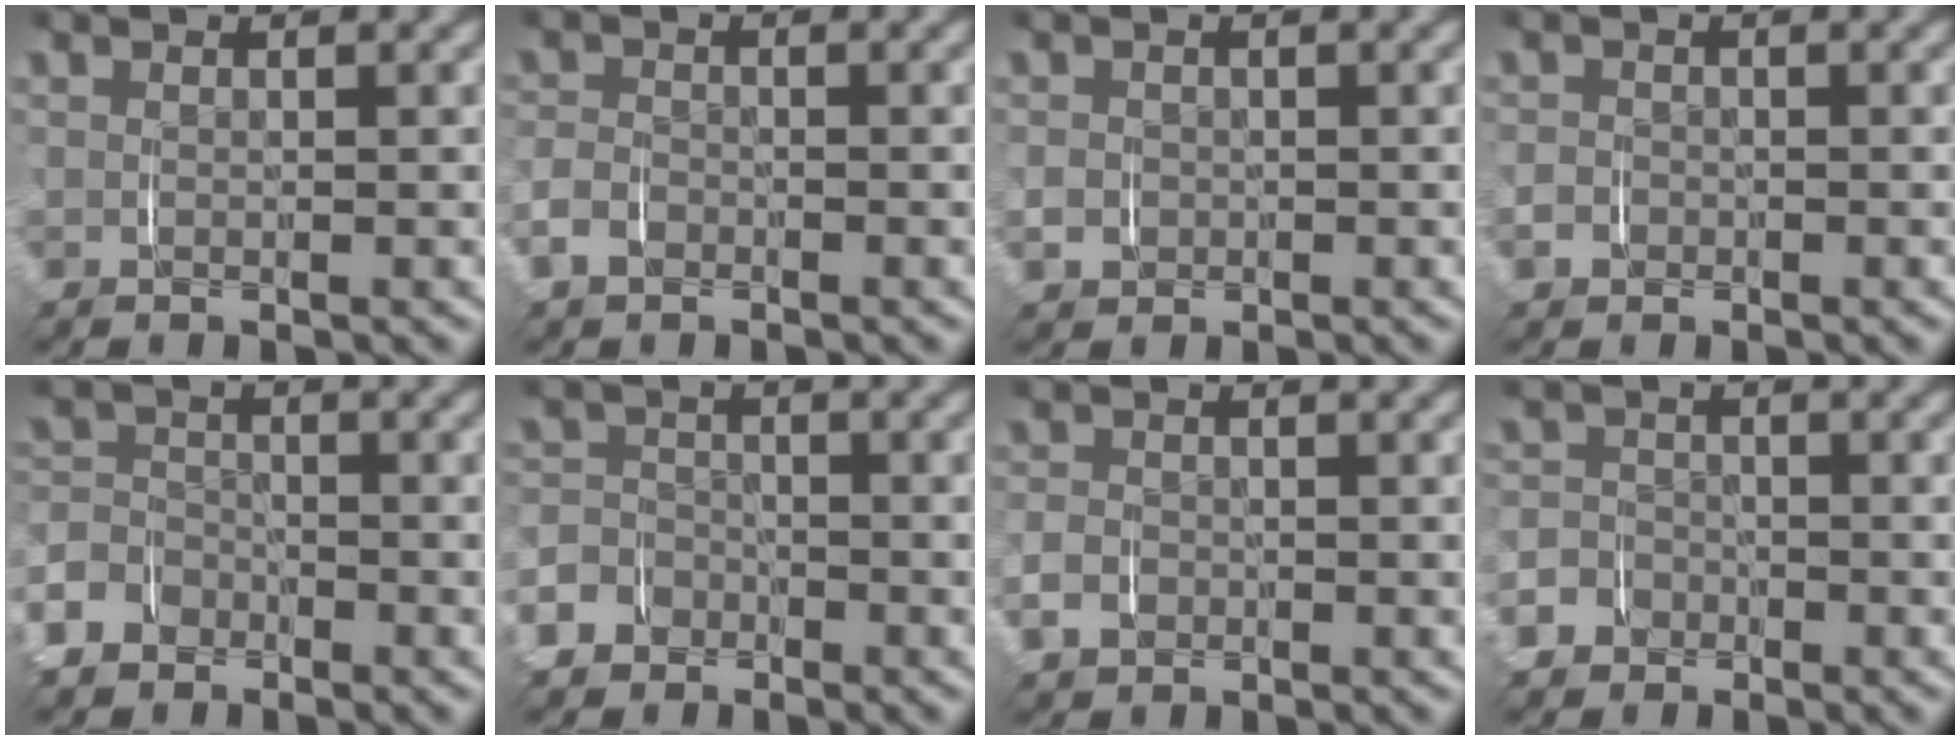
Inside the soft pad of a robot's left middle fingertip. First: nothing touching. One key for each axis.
{"total": 2.3, "fx": -1.1, "fy": 1.7, "fz": 1.0, "tx": -0.030, "ty": -0.002, "tz": -0.023}
{"total": 1.8, "fx": -0.3, "fy": 1.7, "fz": 0.6, "tx": -0.019, "ty": -0.006, "tz": -0.004}
{"total": 1.6, "fx": -0.6, "fy": 1.5, "fz": 0.2, "tx": -0.008, "ty": -0.002, "tz": -0.013}
{"total": 5.6, "fx": -3.0, "fy": 4.5, "fz": 1.2, "tx": -0.029, "ty": -0.010, "tz": -0.059}
{"total": 6.5, "fx": -3.1, "fy": 5.6, "fz": 1.1, "tx": -0.029, "ty": -0.008, "tz": -0.068}
{"total": 2.5, "fx": -0.8, "fy": 2.1, "fz": 1.0, "tx": -0.030, "ty": -0.004, "tz": -0.015}
{"total": 5.7, "fx": -2.6, "fy": 5.0, "fz": 0.8, "tx": -0.026, "ty": -0.007, "tz": -0.058}